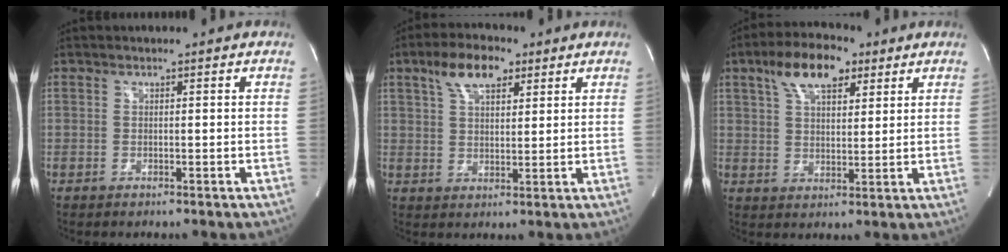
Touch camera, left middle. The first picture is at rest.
{"total": 7.5, "force": [4.3, 3.3, 5.1], "torque": [-0.099, 0.019, 0.078]}
{"total": 9.6, "force": [5.4, 4.2, 6.7], "torque": [-0.125, 0.022, 0.097]}